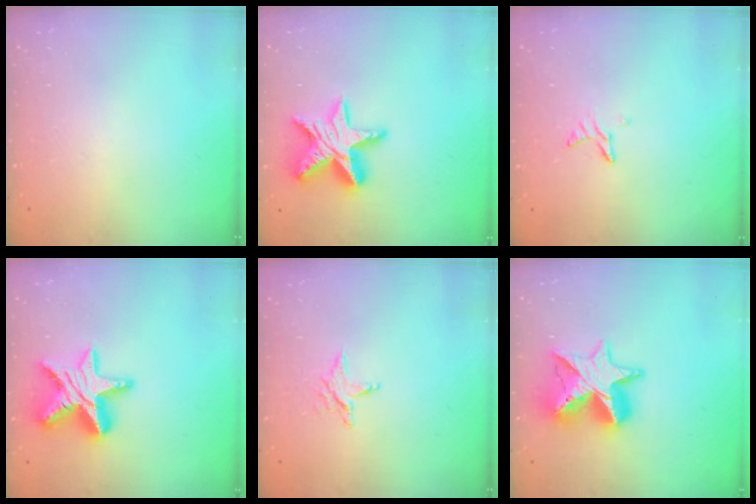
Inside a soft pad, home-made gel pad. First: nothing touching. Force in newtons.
{"total": 15.6, "press": 15.6, "slide": 1.1}
{"total": 5.0, "press": 4.9, "slide": 0.4}
{"total": 15.4, "press": 15.3, "slide": 1.0}
{"total": 3.4, "press": 3.4, "slide": 0.3}
{"total": 14.6, "press": 14.6, "slide": 1.3}